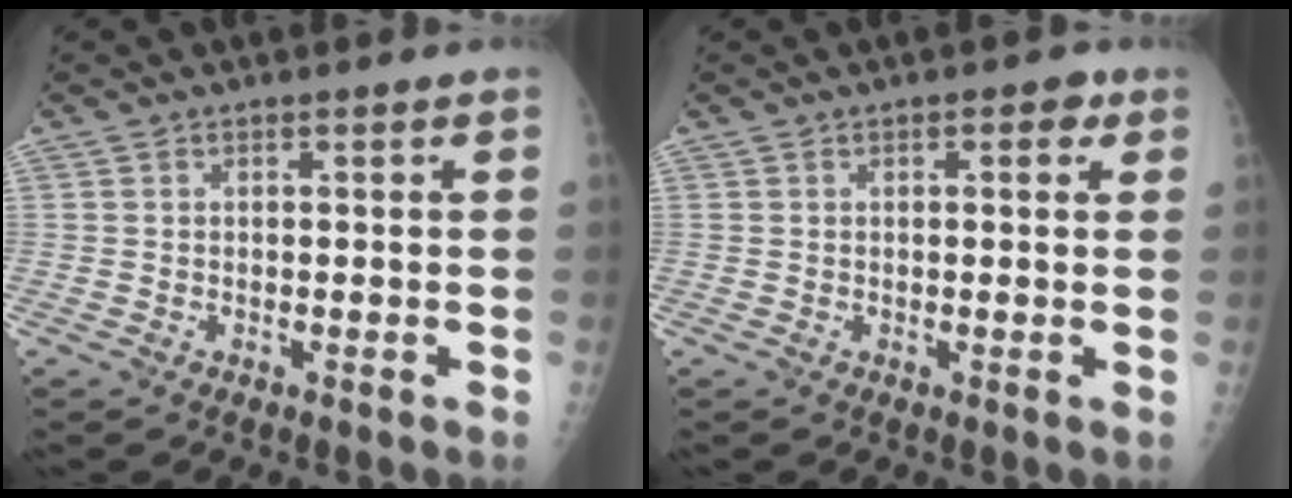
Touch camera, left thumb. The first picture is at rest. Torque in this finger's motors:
{"motor_torque": [-0.28, 0.08, 0.02, -0.06, -0.07]}